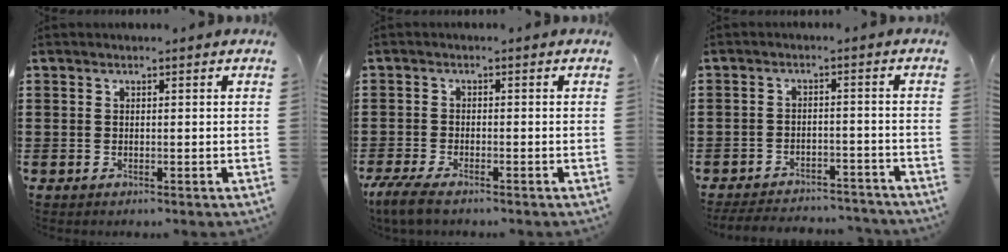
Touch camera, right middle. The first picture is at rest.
{"total": 3.1, "force": [-2.5, 0.4, 1.7], "torque": [-0.050, -0.009, -0.055]}
{"total": 4.0, "force": [-3.9, 0.4, 0.5], "torque": [-0.016, 0.001, -0.084]}